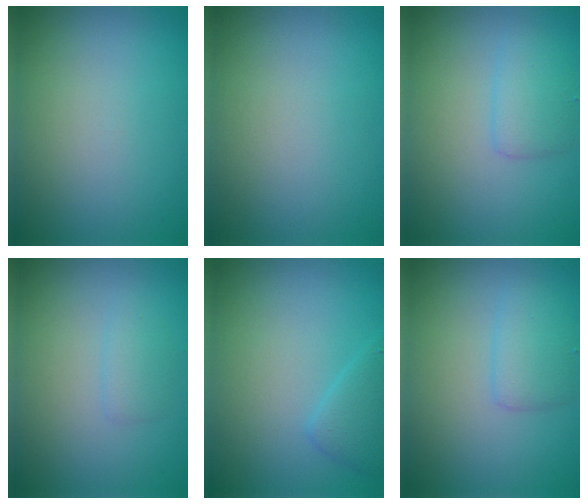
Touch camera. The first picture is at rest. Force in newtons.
{"total": 0.0}
{"total": 2.1, "press": 2.1, "slide": 0.2}
{"total": 1.2, "press": 1.2, "slide": 0.0}
{"total": 1.9, "press": 1.9, "slide": 0.1}
{"total": 2.1, "press": 2.1, "slide": 0.2}